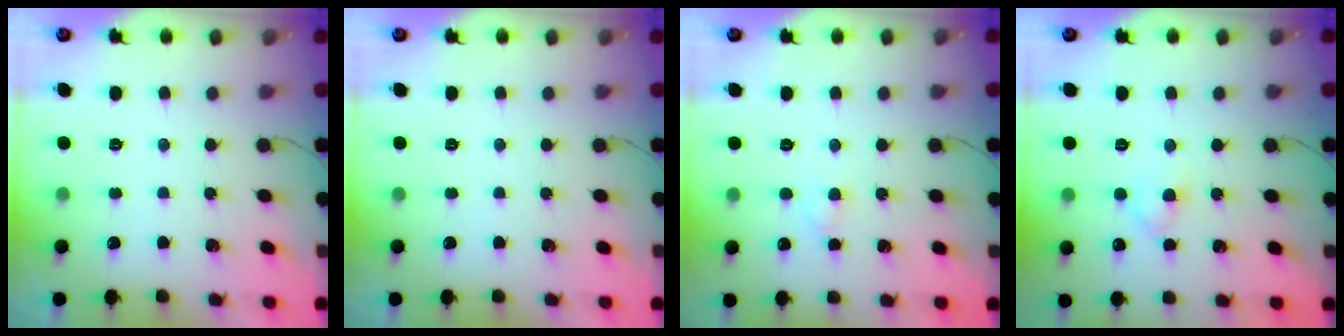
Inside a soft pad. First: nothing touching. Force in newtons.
{"total": 0.0}
{"total": 1.9, "press": 1.7, "slide": 0.9}
{"total": 2.5, "press": 2.2, "slide": 1.1}